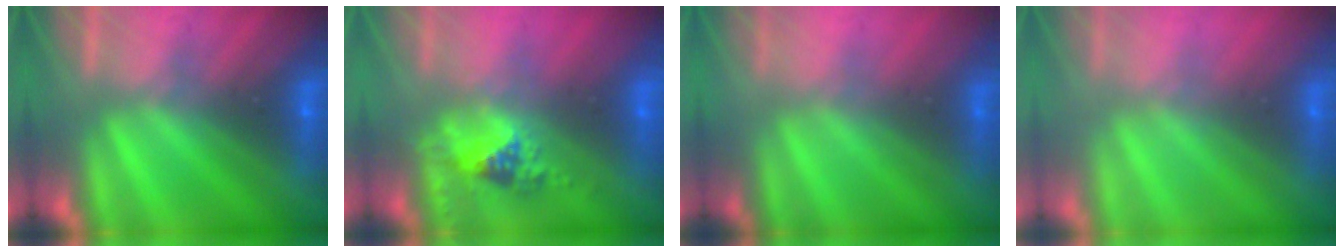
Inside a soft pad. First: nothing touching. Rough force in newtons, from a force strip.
{"total": 2.4}
{"total": 2.4}
{"total": 2.7}